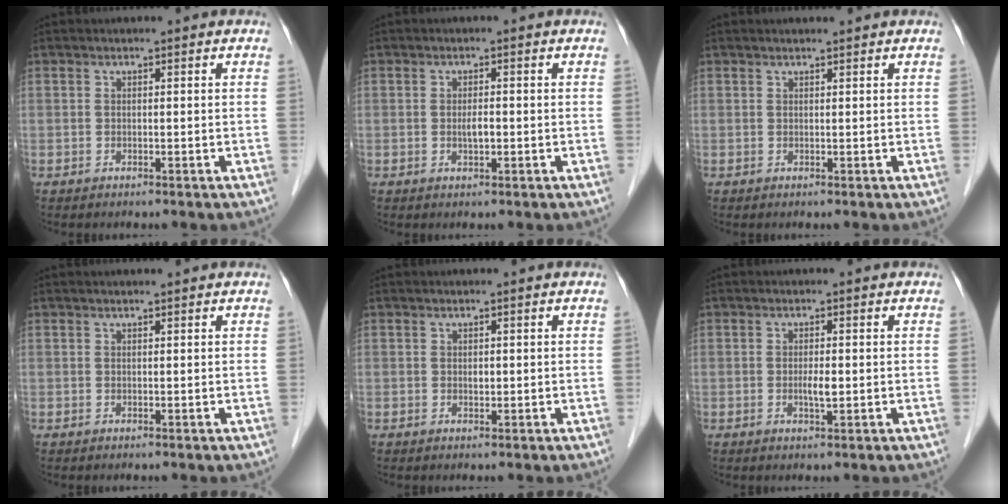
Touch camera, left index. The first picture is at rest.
{"total": 1.7, "force": [-0.2, 0.5, 1.6], "torque": [-0.031, 0.001, -0.003]}
{"total": 1.5, "force": [1.4, 0.1, 0.6], "torque": [-0.009, 0.013, 0.024]}
{"total": 1.4, "force": [1.2, 0.0, 0.6], "torque": [-0.009, 0.013, 0.022]}
{"total": 0.7, "force": [0.2, 0.4, 0.6], "torque": [-0.009, 0.000, 0.004]}
{"total": 1.8, "force": [-0.1, 0.4, 1.8], "torque": [-0.036, -0.001, -0.001]}